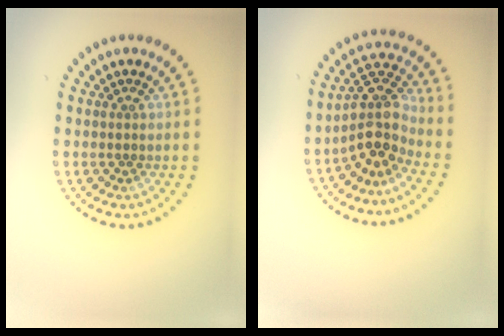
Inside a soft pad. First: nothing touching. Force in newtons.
{"total": 4.0, "press": 3.1, "slide": 2.5}